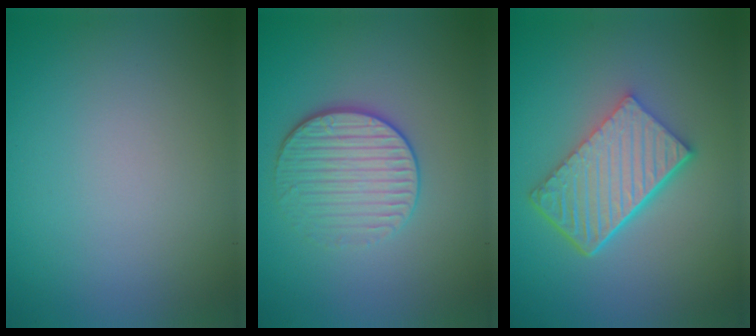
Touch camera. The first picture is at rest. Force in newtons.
{"total": 3.4, "press": 3.2, "slide": 1.2}
{"total": 6.7, "press": 4.5, "slide": 5.0}